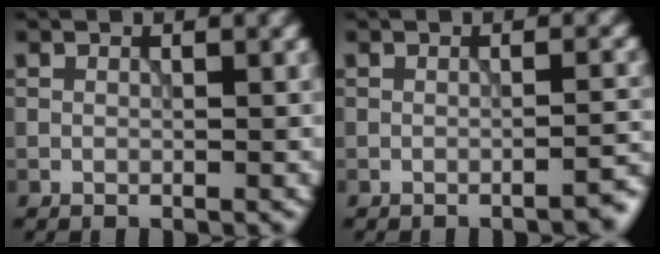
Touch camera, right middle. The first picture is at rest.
{"total": 1.9, "force": [-1.5, 0.3, 1.1], "torque": [-0.003, 0.009, -0.025]}